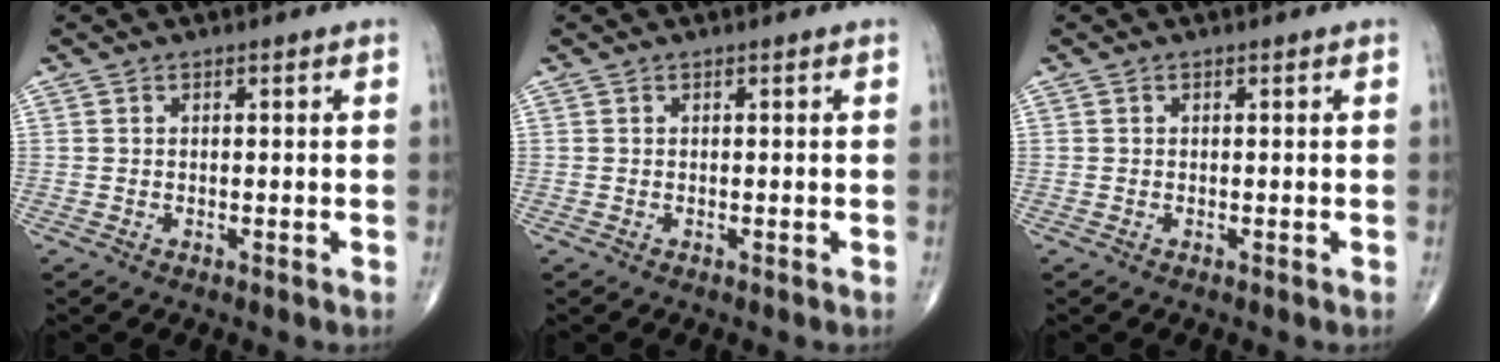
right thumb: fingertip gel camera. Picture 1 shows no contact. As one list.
[{"total": 0.0}, {"total": 0.0}]